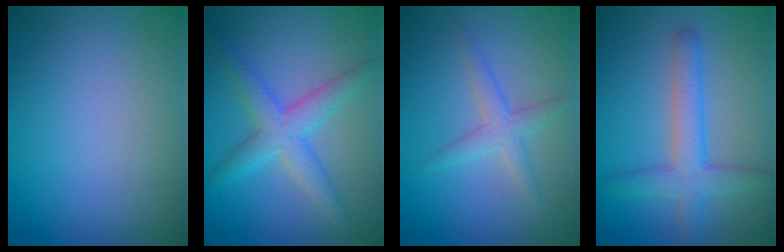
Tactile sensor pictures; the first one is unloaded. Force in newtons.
{"total": 4.3, "press": 4.3, "slide": 0.1}
{"total": 2.2, "press": 2.2, "slide": 0.0}
{"total": 3.8, "press": 3.8, "slide": 0.2}